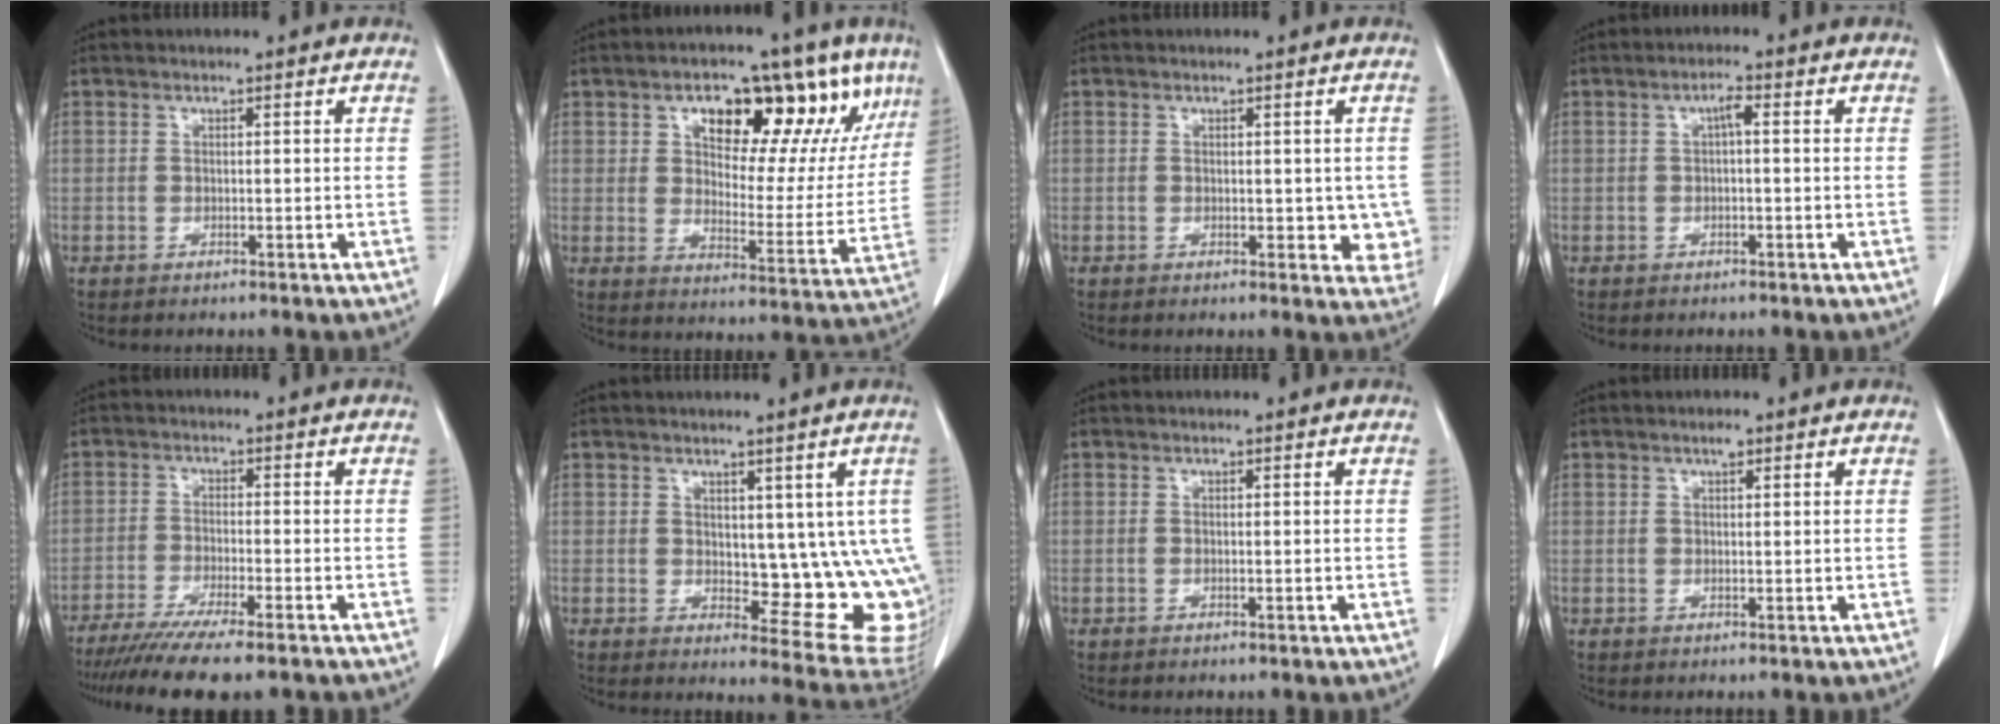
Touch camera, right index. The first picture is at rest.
{"total": 18.7, "force": [10.1, 8.7, 13.1], "torque": [-0.170, 0.023, 0.149]}
{"total": 4.2, "force": [-0.3, 2.4, 3.4], "torque": [-0.019, -0.004, -0.003]}
{"total": 1.9, "force": [0.2, 0.4, 1.8], "torque": [-0.032, 0.005, 0.004]}
{"total": 12.3, "force": [-10.2, 0.4, 6.9], "torque": [-0.094, -0.028, -0.159]}
{"total": 10.4, "force": [1.8, 5.2, 8.9], "torque": [-0.085, -0.013, 0.033]}
{"total": 0.0}
{"total": 1.0, "force": [0.6, 0.3, 0.6], "torque": [-0.013, 0.002, 0.010]}